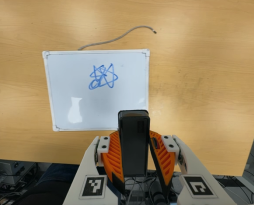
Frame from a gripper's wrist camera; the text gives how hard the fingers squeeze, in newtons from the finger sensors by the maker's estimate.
{"total": 6.0, "left": 5.8, "right": 6.3}